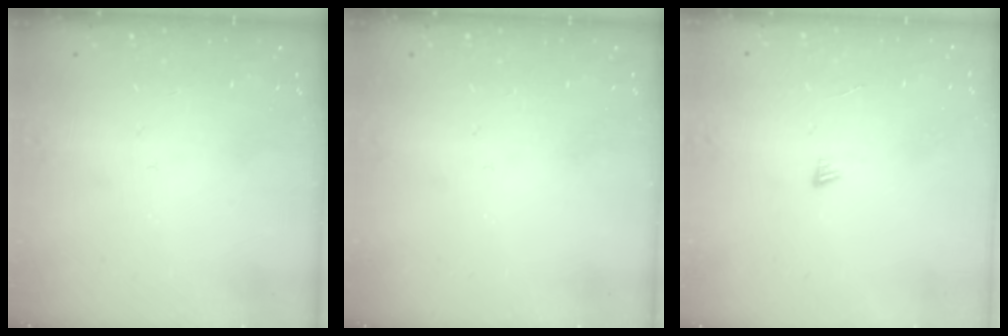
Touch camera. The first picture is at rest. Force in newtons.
{"total": 0.0}
{"total": 3.1, "press": 3.1, "slide": 0.3}